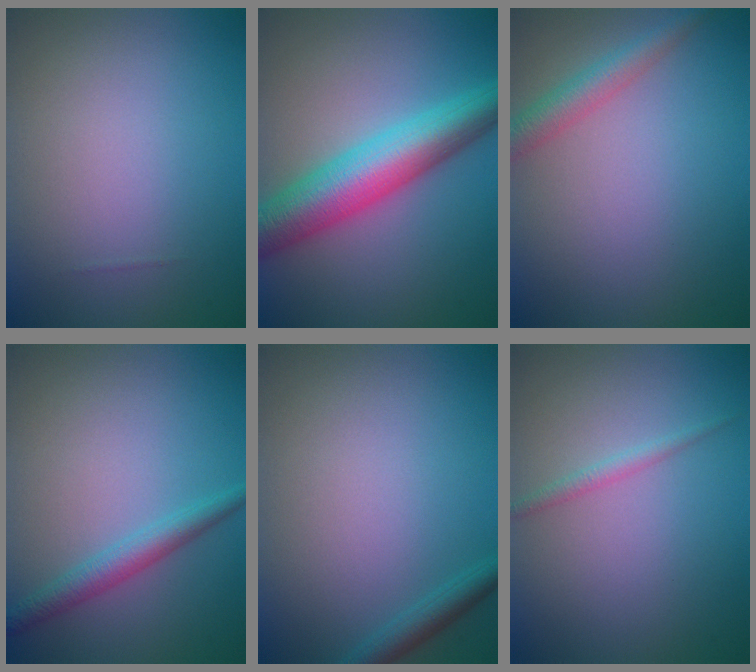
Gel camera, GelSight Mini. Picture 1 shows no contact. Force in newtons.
{"total": 8.4, "press": 8.4, "slide": 0.2}
{"total": 2.7, "press": 2.7, "slide": 0.1}
{"total": 2.5, "press": 2.5, "slide": 0.1}
{"total": 1.8, "press": 1.8, "slide": 0.1}
{"total": 1.1, "press": 1.1, "slide": 0.0}